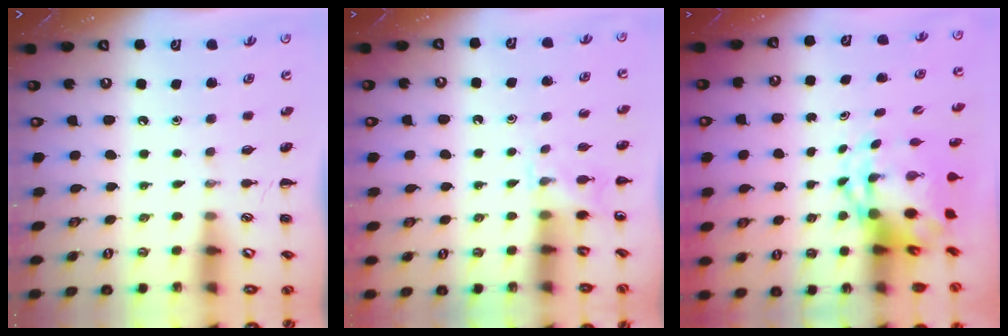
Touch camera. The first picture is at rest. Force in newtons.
{"total": 4.3, "press": 4.1, "slide": 1.2}
{"total": 4.9, "press": 4.7, "slide": 1.3}